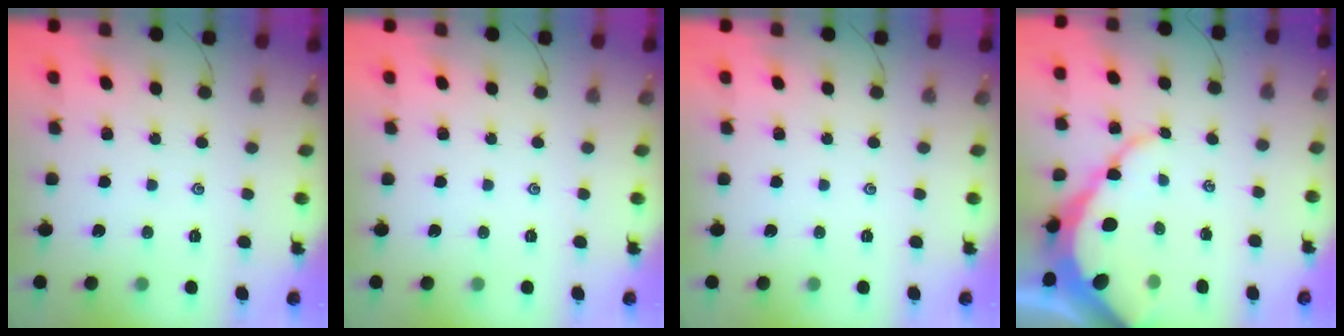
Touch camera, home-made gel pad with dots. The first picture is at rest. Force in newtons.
{"total": 0.0}
{"total": 0.0}
{"total": 12.1, "press": 12.0, "slide": 1.0}